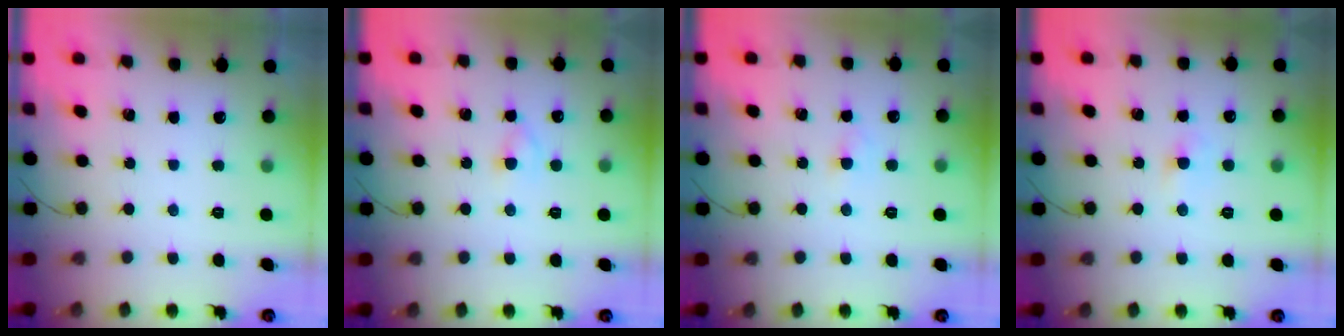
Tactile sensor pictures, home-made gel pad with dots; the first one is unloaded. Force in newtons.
{"total": 2.6, "press": 2.4, "slide": 1.0}
{"total": 2.6, "press": 2.4, "slide": 0.9}
{"total": 2.3, "press": 2.1, "slide": 0.9}